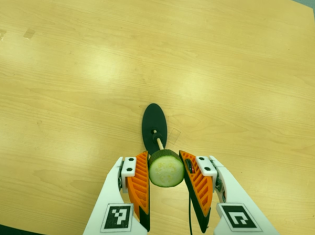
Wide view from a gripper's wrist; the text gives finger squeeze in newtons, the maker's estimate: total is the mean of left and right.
{"total": 9.8, "left": 9.1, "right": 10.5}